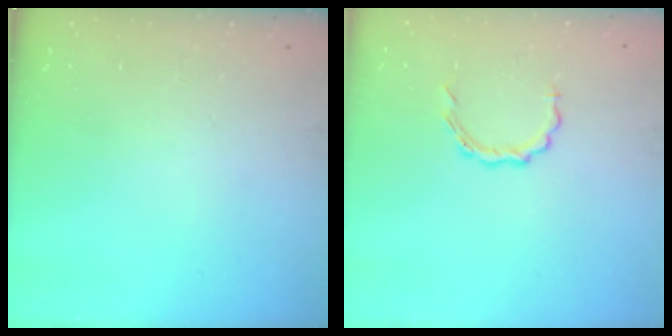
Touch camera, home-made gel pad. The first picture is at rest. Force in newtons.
{"total": 4.3, "press": 4.1, "slide": 1.3}